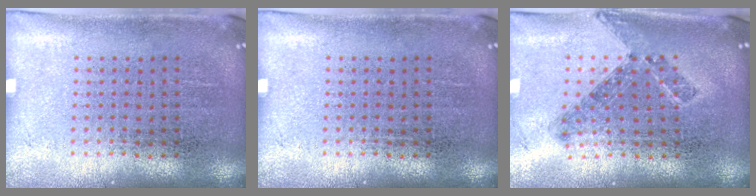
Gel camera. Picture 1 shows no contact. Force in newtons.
{"total": 0.0}
{"total": 0.7, "press": 0.7, "slide": 0.2}